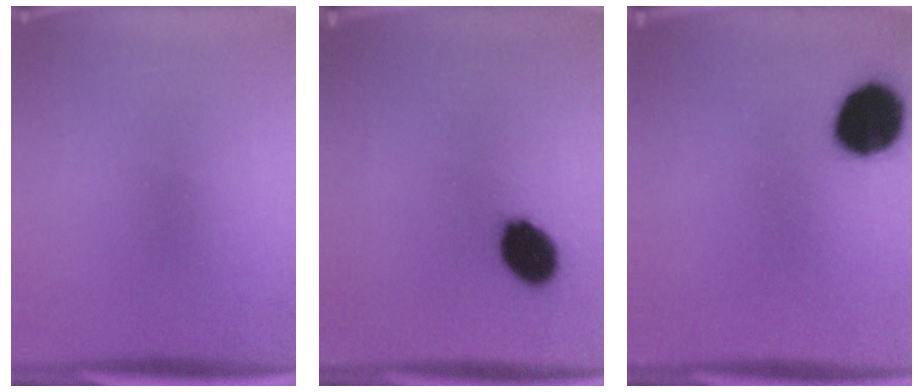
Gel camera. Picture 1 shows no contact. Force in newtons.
{"total": 10.6}
{"total": 14.8}